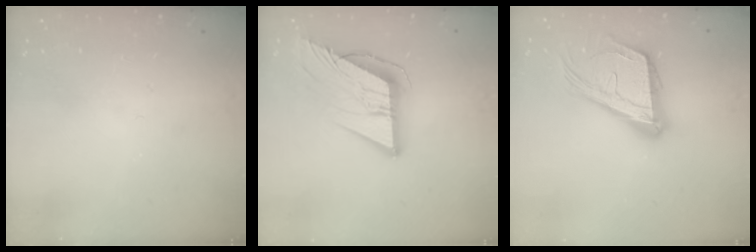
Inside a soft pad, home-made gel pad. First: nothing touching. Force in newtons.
{"total": 11.3, "press": 11.2, "slide": 1.5}
{"total": 19.7, "press": 19.6, "slide": 2.3}